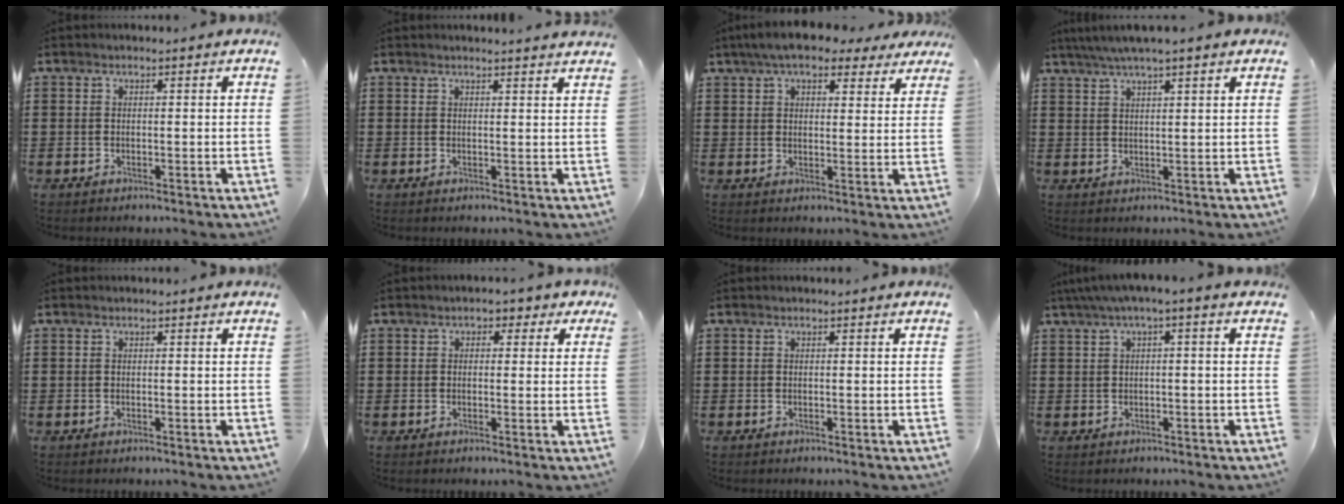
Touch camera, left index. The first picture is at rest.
{"total": 1.6, "force": [1.5, -0.2, 0.4], "torque": [-0.009, -0.001, 0.030]}
{"total": 7.2, "force": [5.8, 2.1, 3.8], "torque": [-0.084, -0.002, 0.105]}
{"total": 3.9, "force": [3.0, 0.0, 2.5], "torque": [-0.055, -0.001, 0.054]}
{"total": 0.0}
{"total": 1.9, "force": [0.5, 1.4, 1.2], "torque": [-0.022, 0.005, 0.003]}
{"total": 0.0}
{"total": 2.1, "force": [-0.6, 0.3, 2.0], "torque": [-0.032, 0.000, -0.013]}